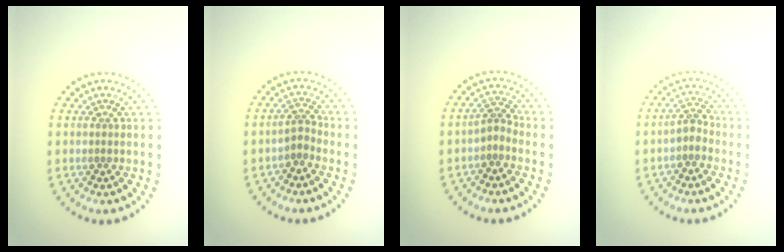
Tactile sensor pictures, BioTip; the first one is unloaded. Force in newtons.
{"total": 1.6, "press": 1.0, "slide": 1.2}
{"total": 1.8, "press": 1.1, "slide": 1.4}
{"total": 1.6, "press": 1.3, "slide": 1.0}